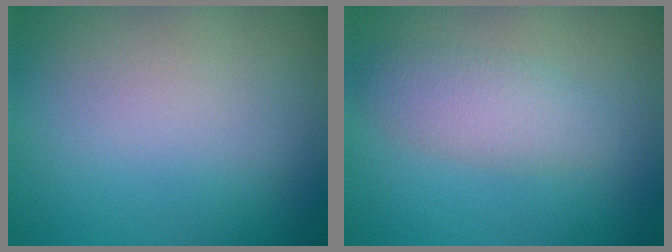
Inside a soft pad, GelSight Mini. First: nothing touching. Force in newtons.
{"total": 2.7, "press": 2.7, "slide": 0.0}